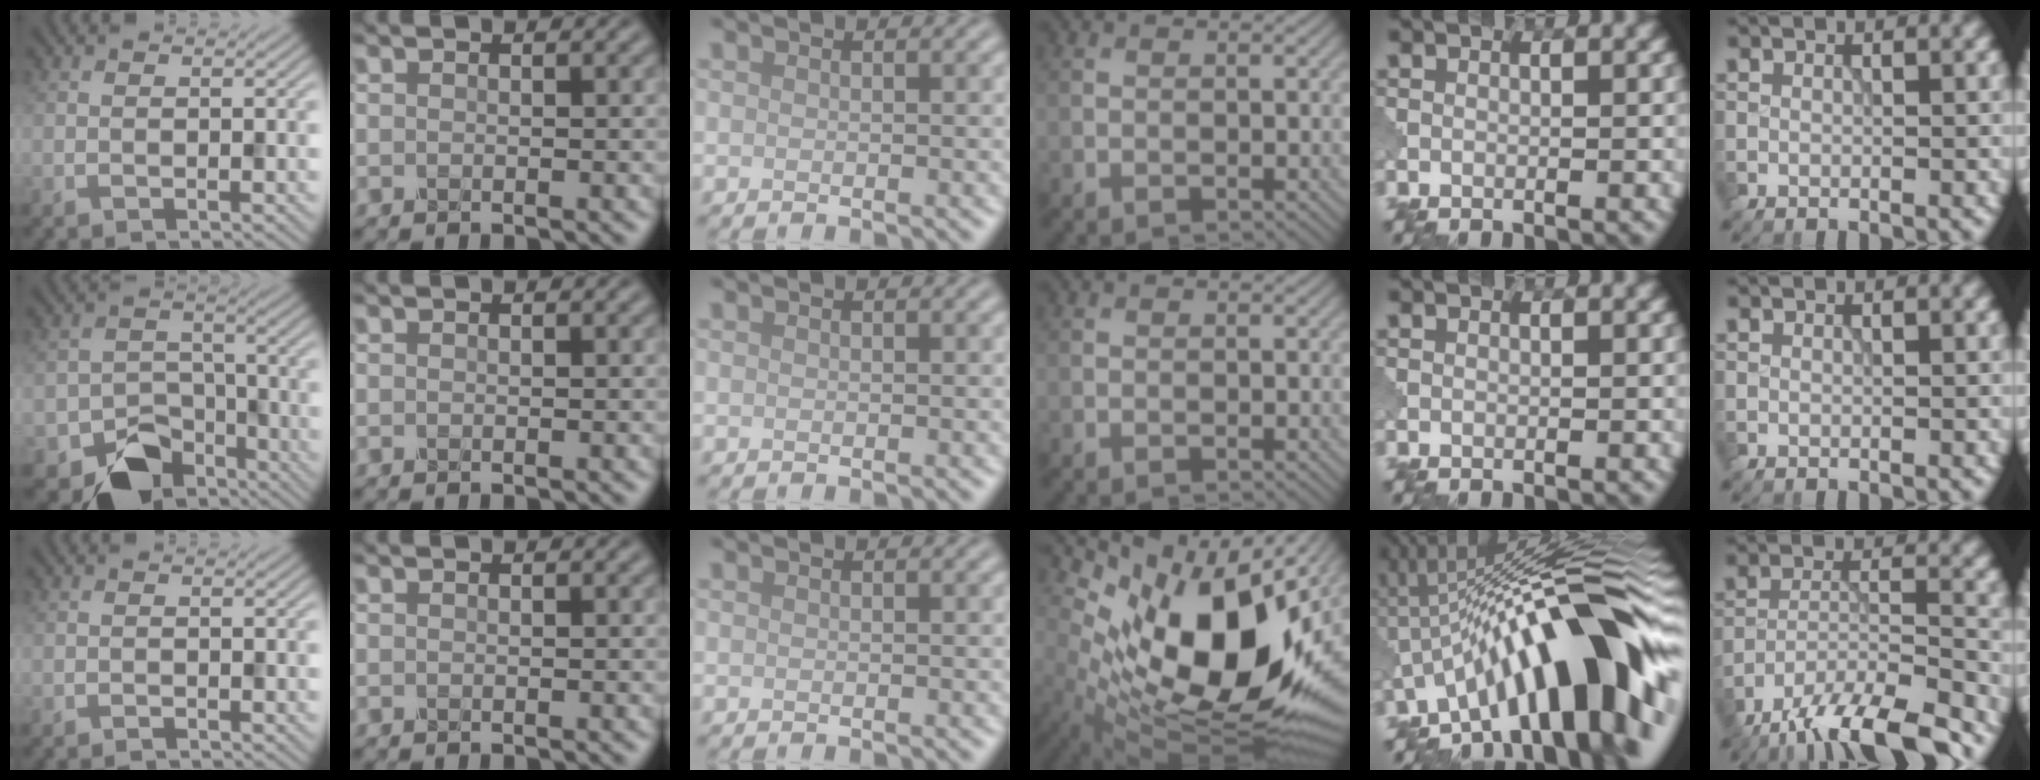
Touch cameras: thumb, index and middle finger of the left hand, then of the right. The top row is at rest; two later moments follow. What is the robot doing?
{"motion": "disassemble", "object": "pitcher"}